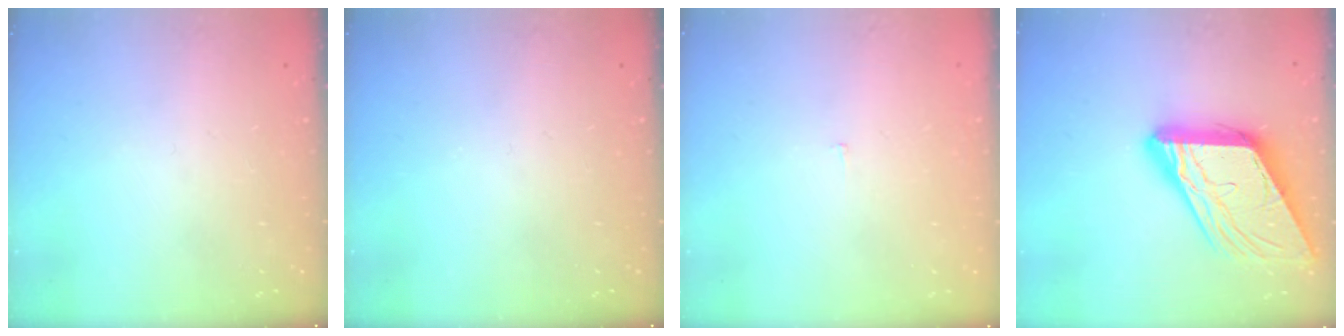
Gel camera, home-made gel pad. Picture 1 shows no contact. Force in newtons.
{"total": 0.0}
{"total": 1.9, "press": 1.9, "slide": 0.1}
{"total": 17.5, "press": 17.4, "slide": 1.8}